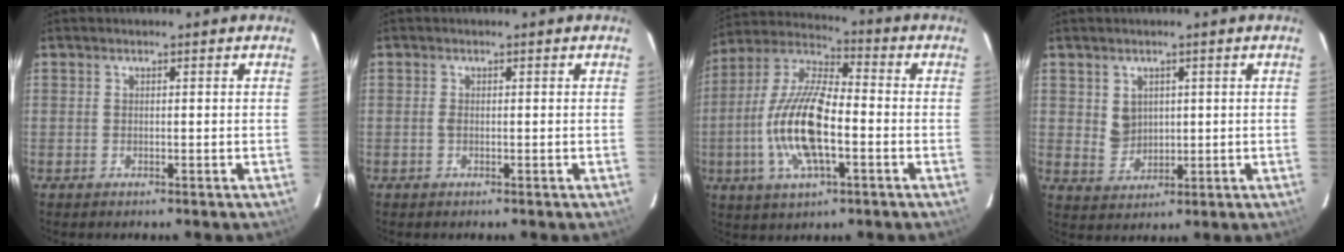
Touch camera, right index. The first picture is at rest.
{"total": 0.7, "force": [-0.1, 0.4, 0.6], "torque": [-0.014, 0.000, -0.003]}
{"total": 16.5, "force": [-3.7, 5.9, 15.0], "torque": [-0.307, -0.002, -0.077]}
{"total": 4.4, "force": [1.2, 3.8, 1.8], "torque": [-0.031, 0.003, 0.035]}